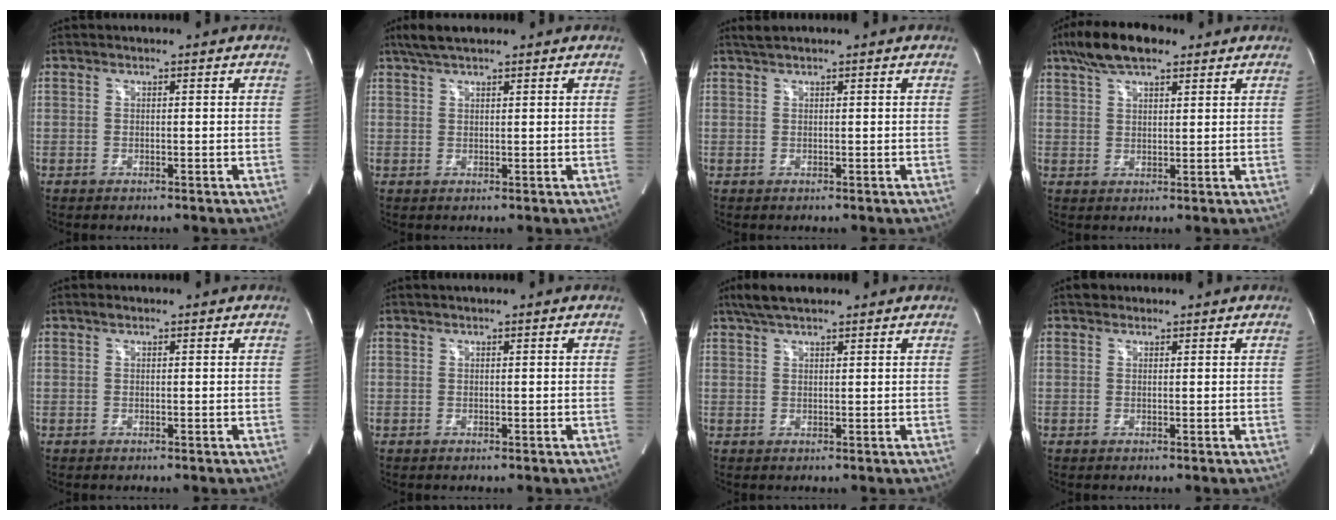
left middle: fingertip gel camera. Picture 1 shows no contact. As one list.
[{"total": 4.7, "force": [3.7, 1.0, 2.7], "torque": [-0.054, 0.024, 0.068]}, {"total": 1.3, "force": [1.1, -0.1, 0.6], "torque": [-0.015, 0.013, 0.026]}, {"total": 8.6, "force": [6.0, 2.8, 5.5], "torque": [-0.107, 0.023, 0.105]}, {"total": 0.5, "force": [0.4, 0.2, 0.3], "torque": [-0.008, 0.005, 0.007]}, {"total": 1.0, "force": [0.8, 0.1, 0.6], "torque": [-0.009, 0.017, 0.013]}, {"total": 5.4, "force": [4.3, 1.2, 3.1], "torque": [-0.060, 0.026, 0.077]}, {"total": 1.1, "force": [0.8, 0.7, 0.1], "torque": [0.001, 0.010, 0.009]}]